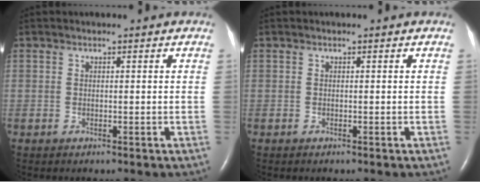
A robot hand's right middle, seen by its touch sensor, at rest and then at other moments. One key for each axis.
{"total": 0.0}